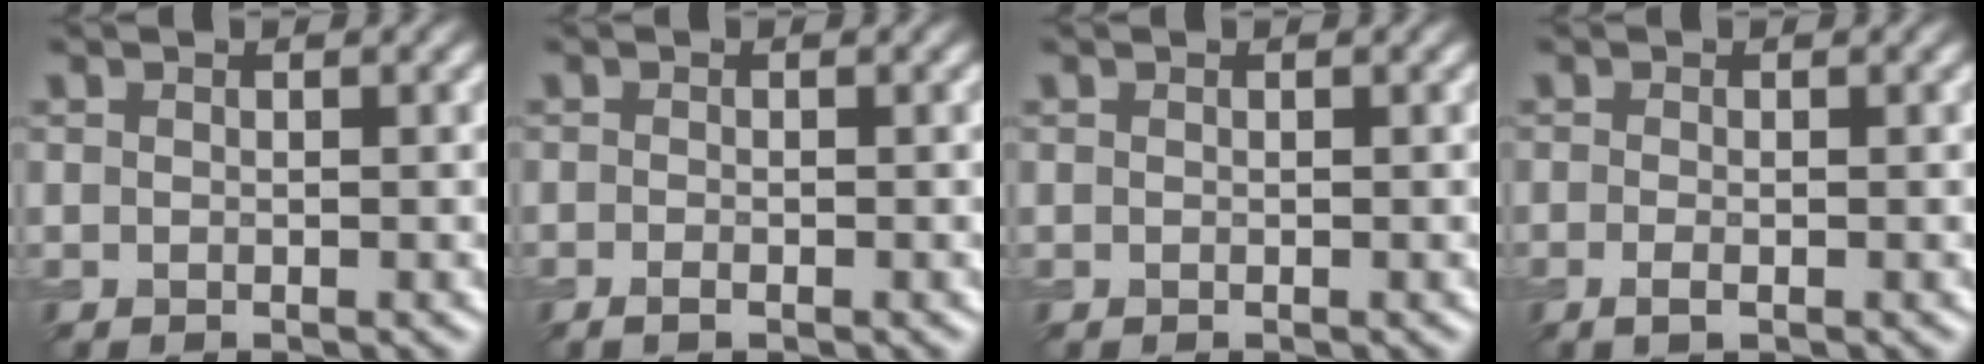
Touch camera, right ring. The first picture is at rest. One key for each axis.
{"total": 0.8, "fx": -0.4, "fy": 0.2, "fz": 0.6, "tx": -0.011, "ty": -0.003, "tz": -0.009}
{"total": 0.0}
{"total": 1.1, "fx": -0.4, "fy": 0.3, "fz": 1.0, "tx": -0.021, "ty": -0.007, "tz": -0.010}